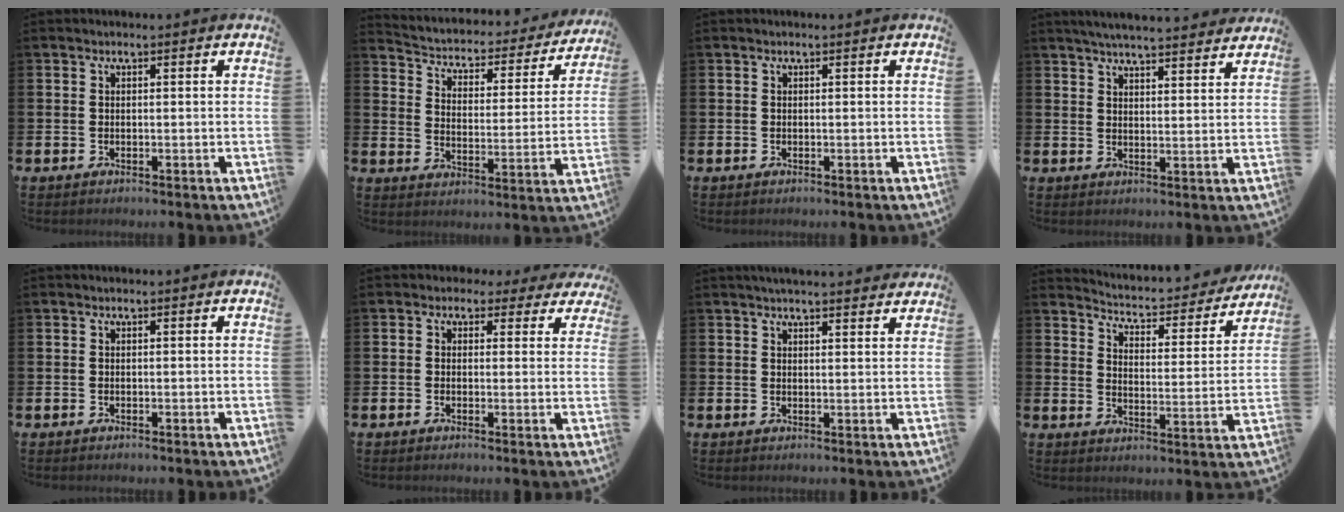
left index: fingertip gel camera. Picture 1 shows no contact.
{"total": 3.5, "force": [2.9, 1.6, 1.0], "torque": [-0.045, -0.027, 0.039]}
{"total": 0.0}
{"total": 5.1, "force": [5.0, 0.2, 1.0], "torque": [-0.029, -0.026, 0.089]}
{"total": 0.0}
{"total": 2.1, "force": [1.2, 1.7, 0.3], "torque": [-0.007, -0.003, 0.014]}
{"total": 3.2, "force": [3.2, 0.0, 0.6], "torque": [-0.016, -0.012, 0.058]}
{"total": 4.0, "force": [3.9, 0.7, 0.6], "torque": [-0.040, -0.038, 0.058]}